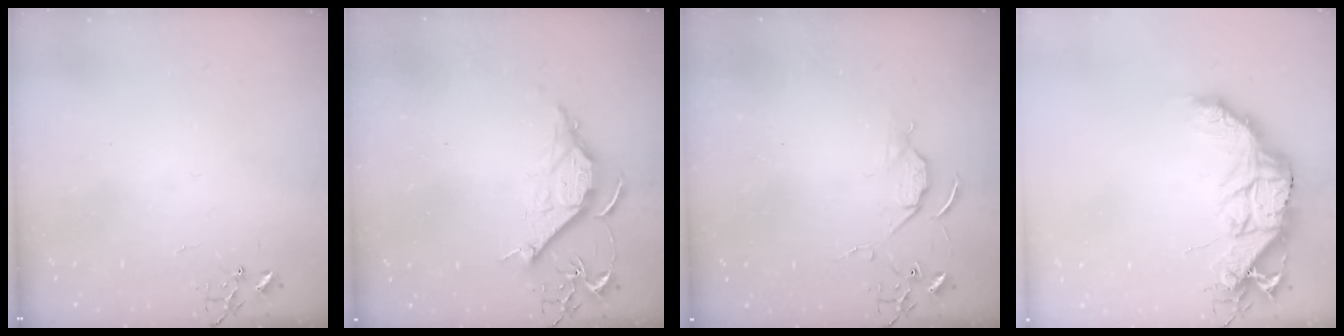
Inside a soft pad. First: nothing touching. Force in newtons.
{"total": 10.7, "press": 10.7, "slide": 0.7}
{"total": 5.2, "press": 5.2, "slide": 0.7}
{"total": 16.7, "press": 16.6, "slide": 1.4}